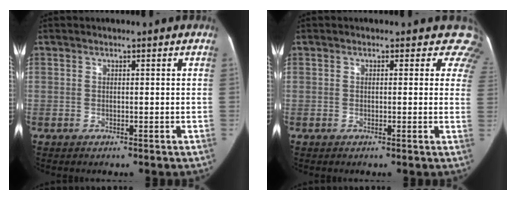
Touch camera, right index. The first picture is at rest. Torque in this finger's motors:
{"motor_torque": [0.15, 0.19, 0.03, 0.00]}